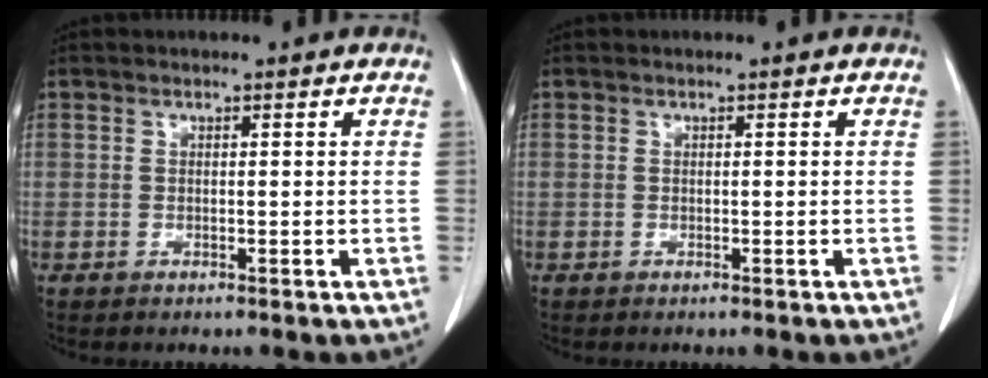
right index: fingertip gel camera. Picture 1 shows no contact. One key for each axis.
{"total": 0.0}